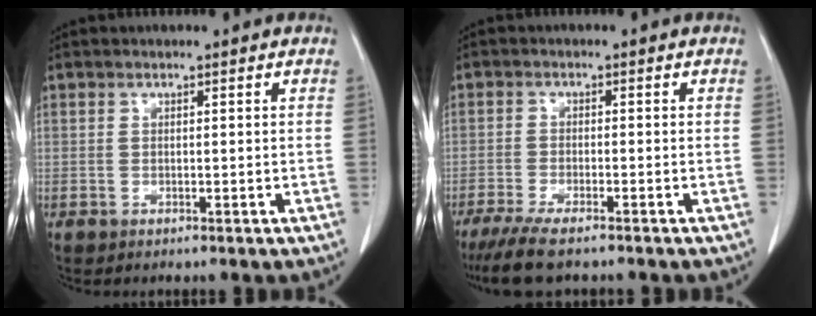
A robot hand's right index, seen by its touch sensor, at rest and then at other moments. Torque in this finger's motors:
{"motor_torque": [0.35, -0.32, 0.05, -0.02]}